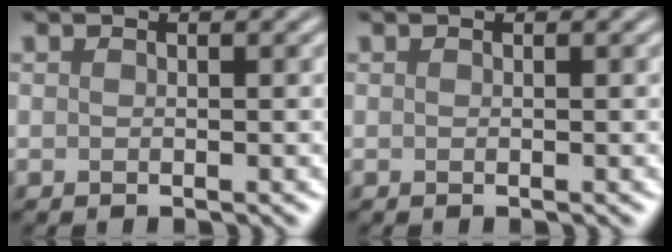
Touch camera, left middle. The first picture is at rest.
{"total": 0.0}